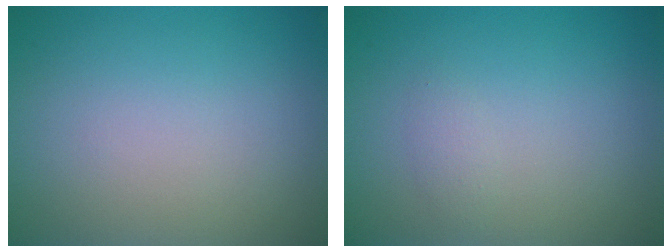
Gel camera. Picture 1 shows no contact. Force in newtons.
{"total": 0.9, "press": 0.9, "slide": 0.1}